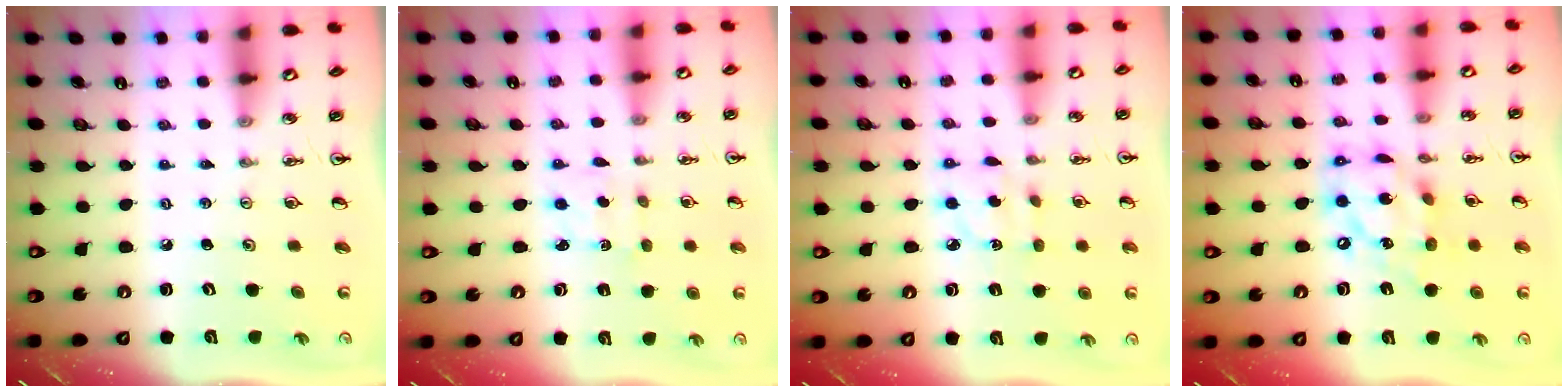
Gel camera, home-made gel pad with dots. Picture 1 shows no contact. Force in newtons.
{"total": 2.5, "press": 2.4, "slide": 0.5}
{"total": 4.2, "press": 4.2, "slide": 0.3}
{"total": 14.5, "press": 14.5, "slide": 1.6}